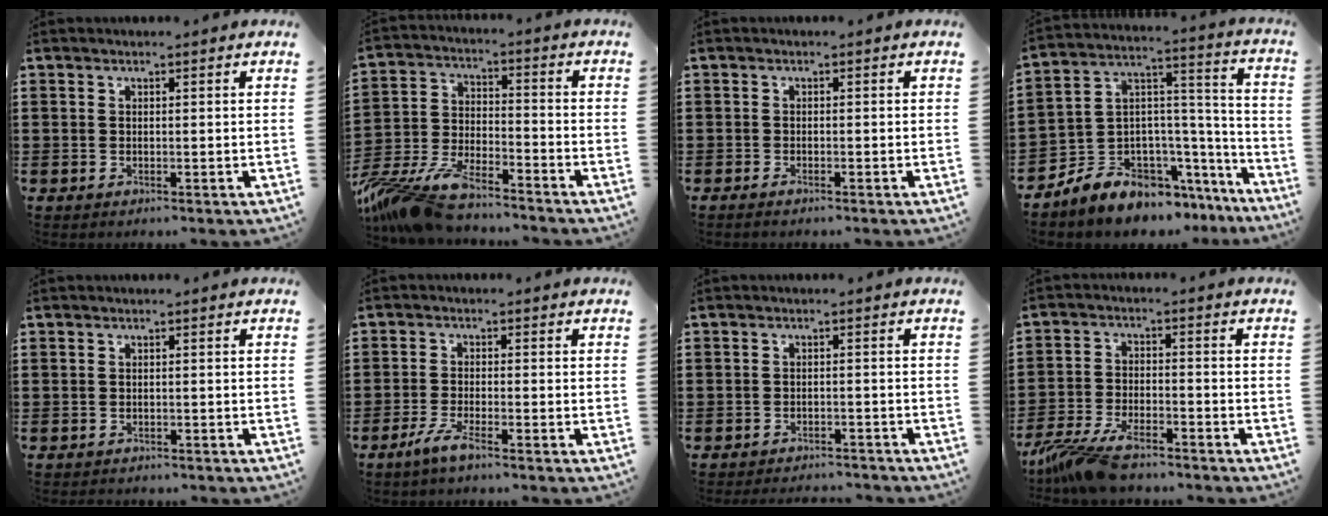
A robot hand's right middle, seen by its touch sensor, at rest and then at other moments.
{"total": 9.8, "force": [-8.8, 1.8, 4.0], "torque": [-0.102, 0.000, -0.178]}
{"total": 0.6, "force": [-0.5, 0.1, 0.3], "torque": [-0.008, -0.004, -0.010]}
{"total": 6.9, "force": [-6.0, 3.4, 0.3], "torque": [-0.034, -0.012, -0.119]}
{"total": 0.7, "force": [-0.7, 0.0, 0.0], "torque": [-0.003, -0.002, -0.014]}
{"total": 3.5, "force": [-2.3, 0.1, 2.7], "torque": [-0.065, -0.010, -0.046]}
{"total": 2.4, "force": [-2.3, 0.1, -0.2], "torque": [-0.004, -0.001, -0.051]}
{"total": 7.2, "force": [-5.9, 1.7, 3.6], "torque": [-0.096, -0.006, -0.119]}